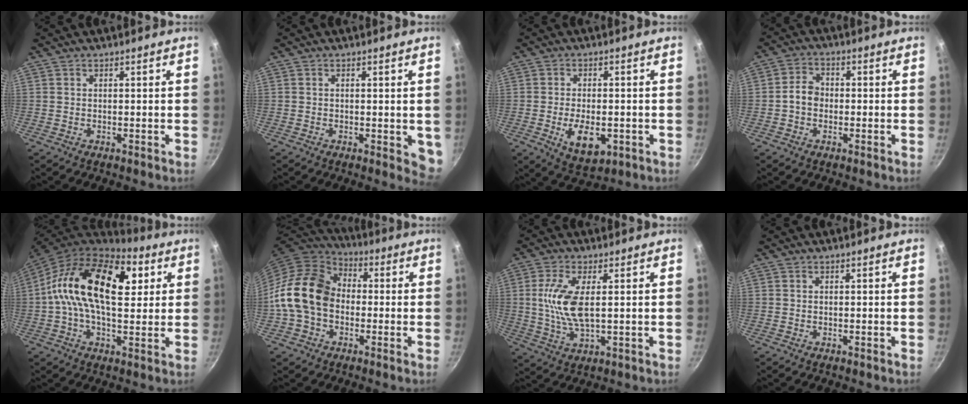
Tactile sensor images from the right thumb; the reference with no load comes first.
{"total": 4.4, "force": [-0.4, 2.2, 3.8], "torque": [-0.035, -0.007, -0.004]}
{"total": 8.7, "force": [-2.2, 4.8, 6.9], "torque": [-0.103, -0.002, -0.025]}
{"total": 4.5, "force": [-0.7, 3.6, 2.6], "torque": [-0.027, 0.021, -0.019]}
{"total": 21.0, "force": [4.6, 11.6, 16.8], "torque": [-0.271, 0.009, 0.050]}
{"total": 15.5, "force": [-1.2, 11.8, 10.0], "torque": [-0.158, 0.036, -0.037]}
{"total": 9.5, "force": [1.2, 3.8, 8.6], "torque": [-0.181, -0.004, 0.026]}
{"total": 0.0}